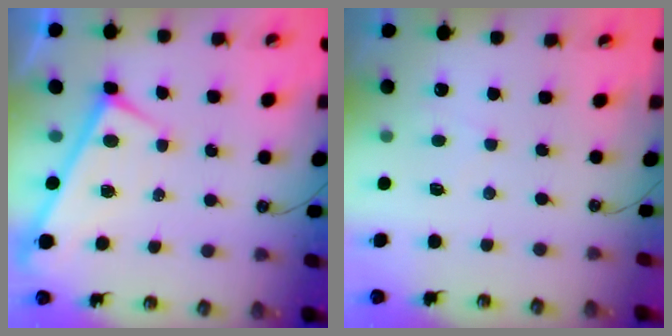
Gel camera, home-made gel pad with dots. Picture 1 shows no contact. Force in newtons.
{"total": 1.8, "press": 1.7, "slide": 0.4}